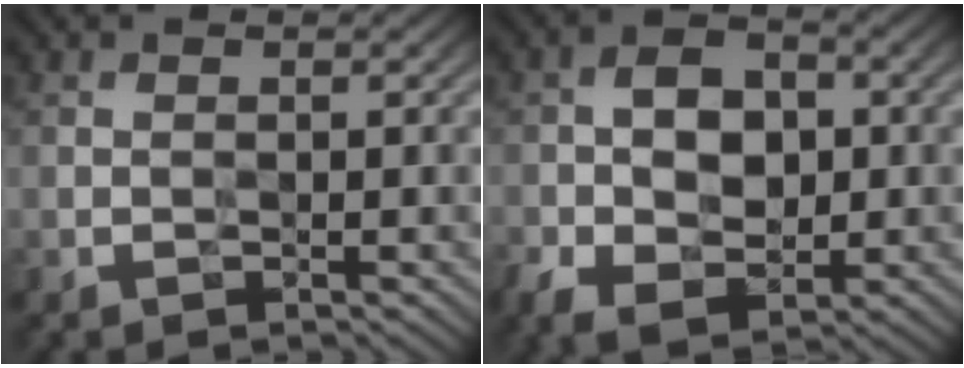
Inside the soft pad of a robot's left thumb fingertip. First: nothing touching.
{"total": 7.9, "force": [-1.2, 5.4, 5.6], "torque": [-0.106, -0.001, -0.021]}